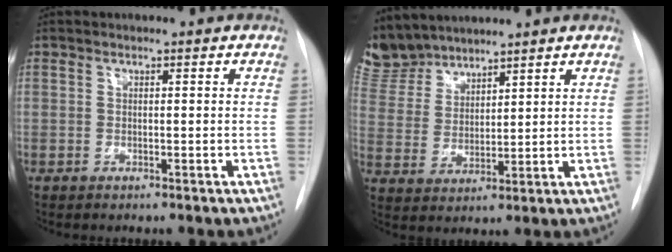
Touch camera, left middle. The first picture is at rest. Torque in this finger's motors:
{"motor_torque": [1.12, -1.02, 1.05, 0.00]}